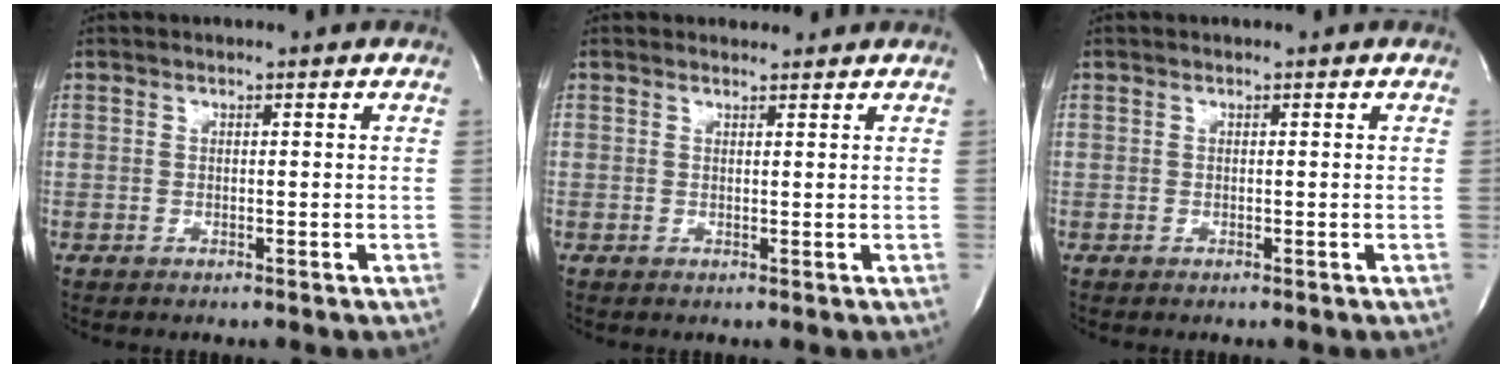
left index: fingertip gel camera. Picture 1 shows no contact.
{"total": 0.6, "force": [0.4, 0.4, -0.2], "torque": [0.001, 0.002, 0.005]}
{"total": 0.0}